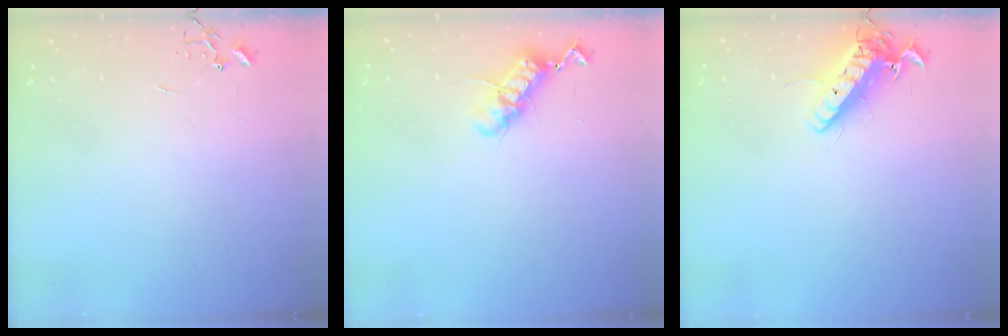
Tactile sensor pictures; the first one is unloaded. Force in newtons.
{"total": 11.7, "press": 11.6, "slide": 1.2}
{"total": 15.0, "press": 14.8, "slide": 2.4}